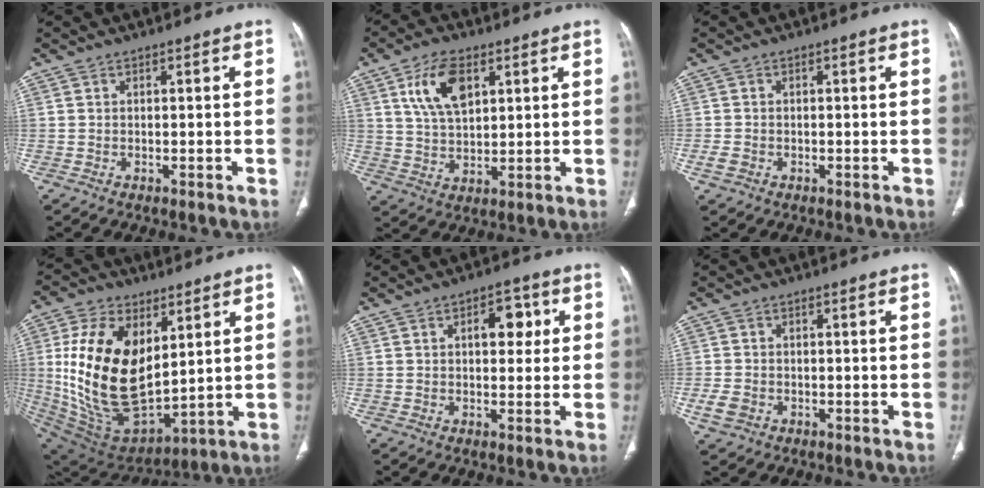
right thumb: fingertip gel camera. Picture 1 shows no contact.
{"total": 10.0, "force": [4.1, 5.4, 7.3], "torque": [-0.123, -0.013, 0.081]}
{"total": 2.0, "force": [-0.8, 1.6, 1.0], "torque": [-0.021, 0.002, -0.012]}
{"total": 23.9, "force": [4.8, 13.4, 19.1], "torque": [-0.356, -0.035, 0.105]}
{"total": 6.1, "force": [1.6, 3.6, 4.6], "torque": [-0.038, 0.004, 0.019]}
{"total": 3.4, "force": [-1.2, 2.7, 1.7], "torque": [-0.035, 0.004, -0.017]}